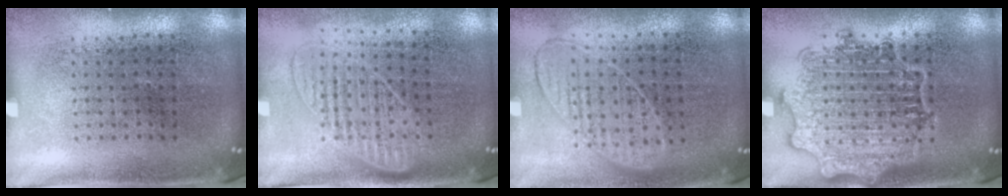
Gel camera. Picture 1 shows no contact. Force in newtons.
{"total": 1.3, "press": 1.2, "slide": 0.6}
{"total": 0.9, "press": 0.9, "slide": 0.3}
{"total": 2.8, "press": 2.8, "slide": 0.4}